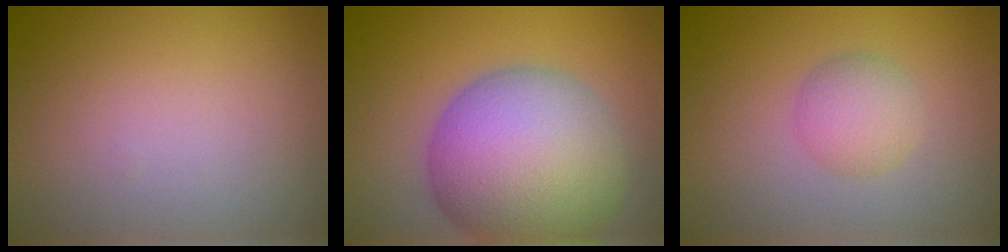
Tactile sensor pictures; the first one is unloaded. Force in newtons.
{"total": 12.0, "press": 12.0, "slide": 0.5}
{"total": 2.4, "press": 2.4, "slide": 0.0}